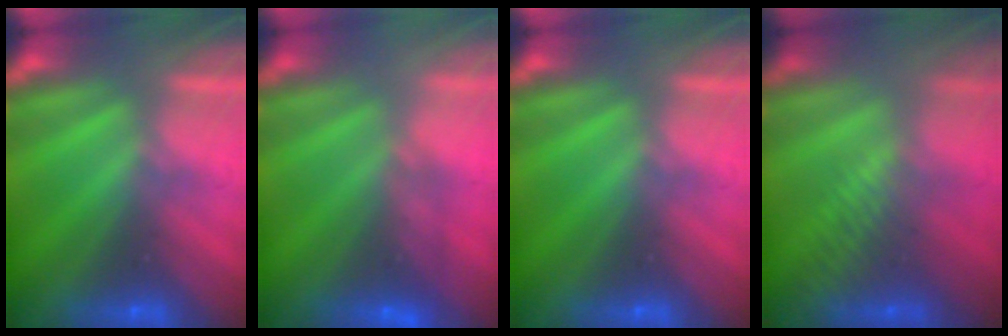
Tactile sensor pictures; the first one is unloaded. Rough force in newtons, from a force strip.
{"total": 4.6}
{"total": 0.0}
{"total": 2.9}